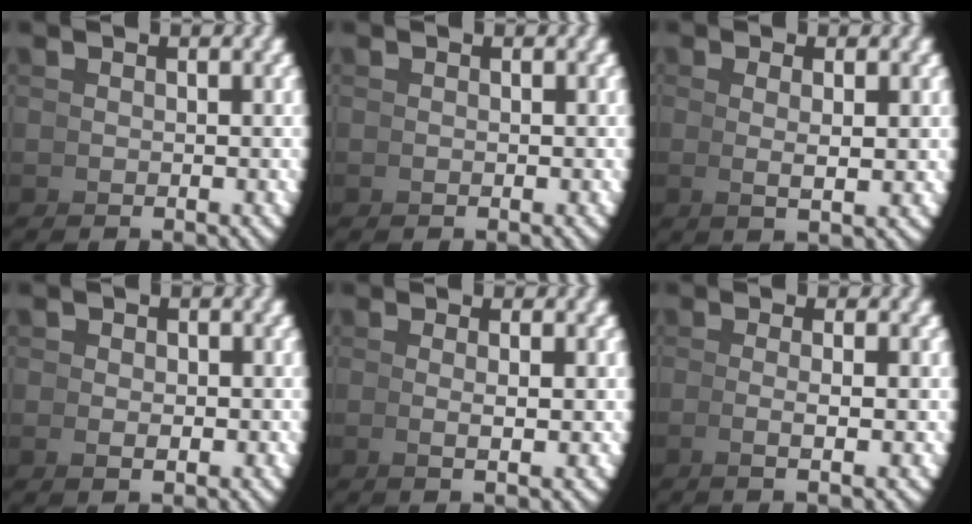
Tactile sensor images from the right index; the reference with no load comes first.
{"total": 0.0}
{"total": 2.0, "force": [0.7, -0.6, 1.8], "torque": [-0.034, -0.002, 0.019]}
{"total": 0.7, "force": [0.0, 0.4, 0.6], "torque": [-0.006, 0.001, 0.000]}
{"total": 1.8, "force": [0.2, -0.6, 1.6], "torque": [-0.032, -0.001, 0.007]}
{"total": 2.6, "force": [-0.3, -0.6, 2.5], "torque": [-0.042, 0.003, -0.003]}